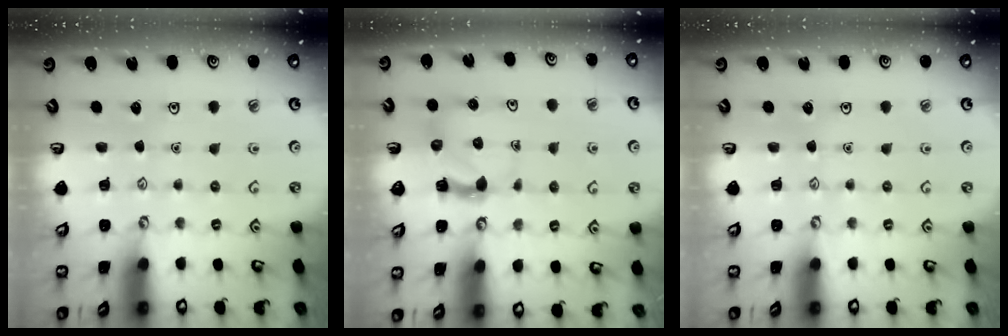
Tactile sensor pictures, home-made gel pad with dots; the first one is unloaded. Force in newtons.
{"total": 4.6, "press": 4.6, "slide": 0.8}
{"total": 0.0}